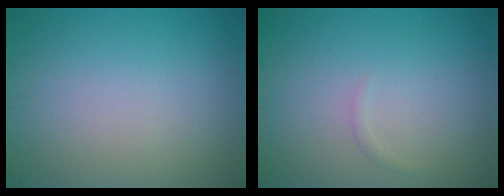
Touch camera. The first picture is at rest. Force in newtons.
{"total": 0.5, "press": 0.5, "slide": 0.0}